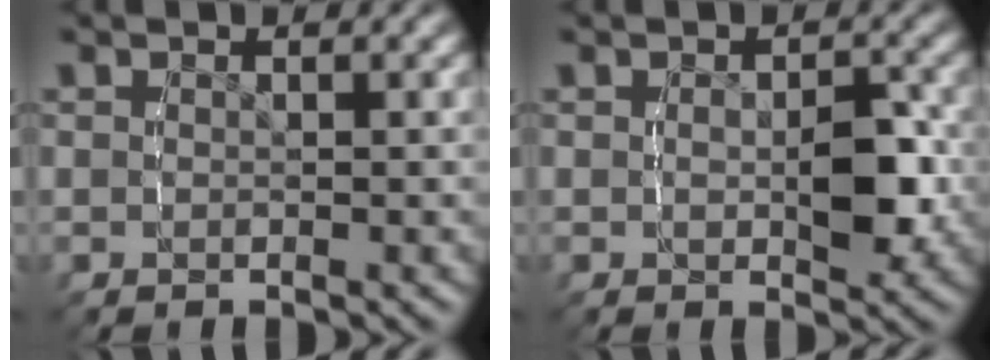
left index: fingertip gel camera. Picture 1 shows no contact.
{"total": 2.4, "force": [-0.1, 1.4, 2.0], "torque": [-0.030, -0.001, -0.004]}